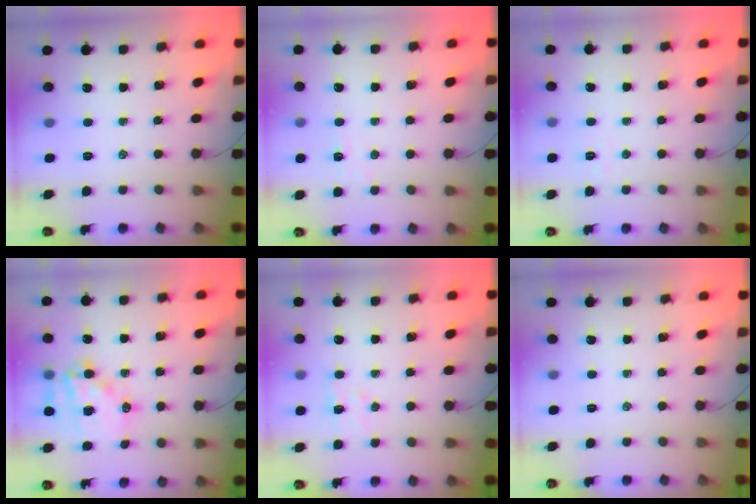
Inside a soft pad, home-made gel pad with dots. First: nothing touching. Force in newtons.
{"total": 2.9, "press": 2.7, "slide": 0.8}
{"total": 2.8, "press": 2.7, "slide": 0.8}
{"total": 15.4, "press": 14.9, "slide": 3.9}
{"total": 5.2, "press": 5.0, "slide": 1.3}
{"total": 0.0}